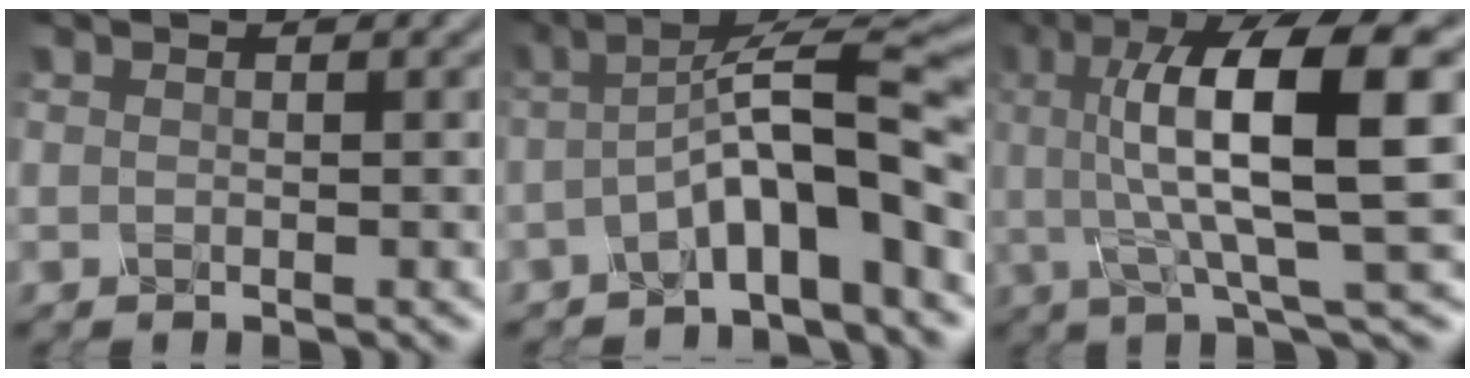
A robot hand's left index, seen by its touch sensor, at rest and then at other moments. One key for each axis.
{"total": 6.1, "fx": -1.7, "fy": 0.9, "fz": 5.7, "tx": -0.099, "ty": 0.020, "tz": -0.034}
{"total": 11.7, "fx": 1.8, "fy": 2.9, "fz": 11.2, "tx": -0.170, "ty": 0.017, "tz": 0.037}